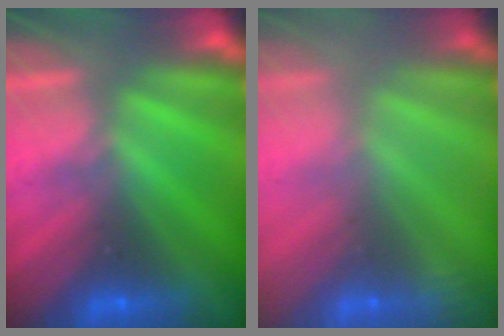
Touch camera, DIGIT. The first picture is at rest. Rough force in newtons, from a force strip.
{"total": 2.4}